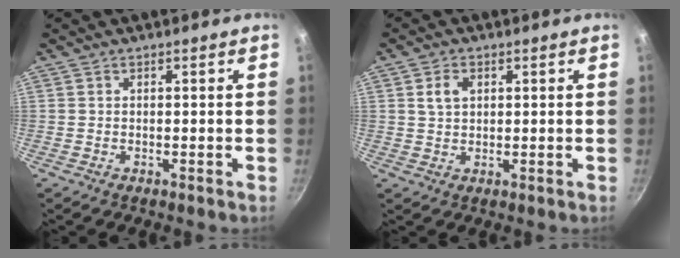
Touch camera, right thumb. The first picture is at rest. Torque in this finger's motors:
{"motor_torque": [-0.47, 0.49, 0.17, 0.38, 0.00]}